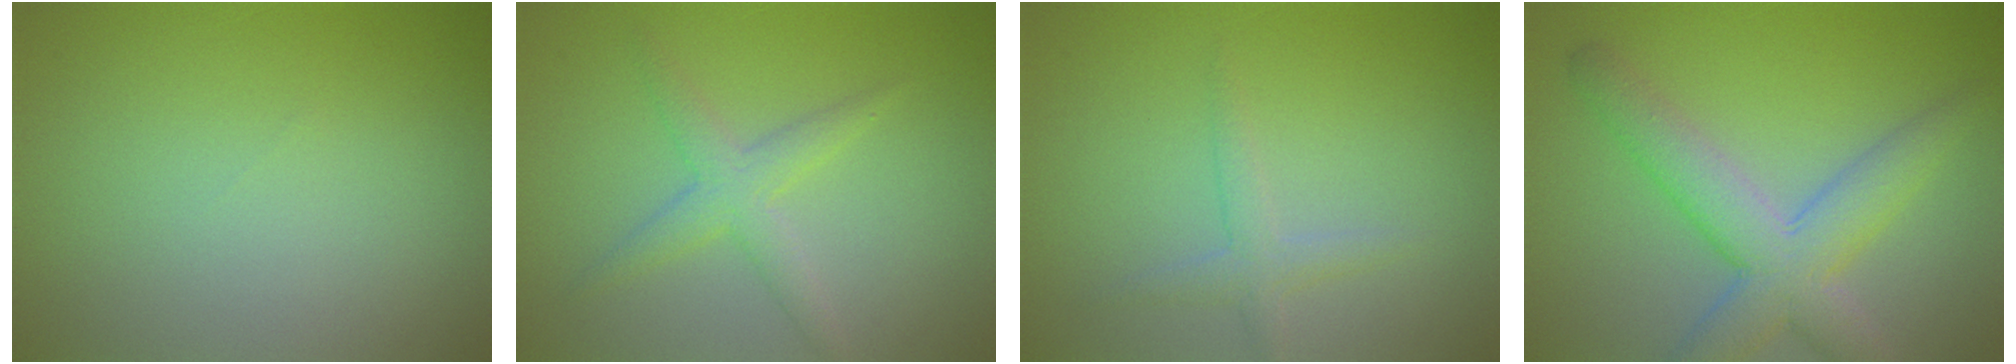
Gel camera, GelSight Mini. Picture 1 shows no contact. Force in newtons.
{"total": 2.6, "press": 2.6, "slide": 0.1}
{"total": 1.7, "press": 1.7, "slide": 0.1}
{"total": 6.2, "press": 6.2, "slide": 0.5}